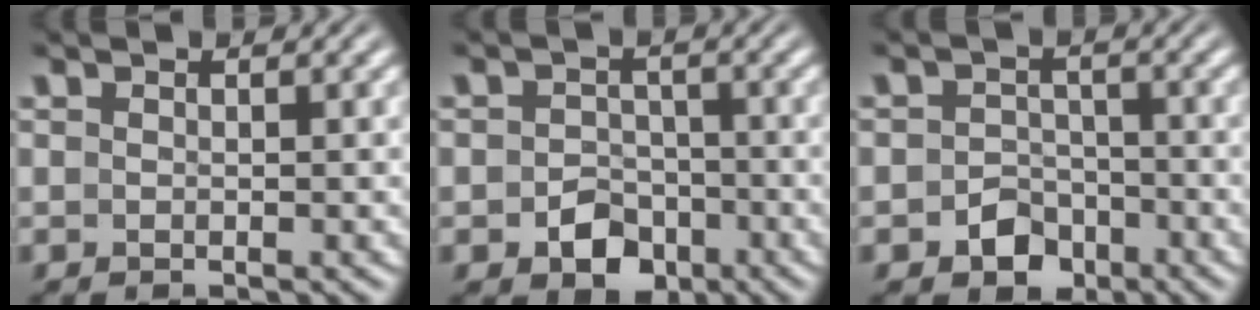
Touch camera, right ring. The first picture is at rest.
{"total": 4.2, "force": [-2.5, 3.2, 1.2], "torque": [0.000, -0.015, -0.036]}
{"total": 4.1, "force": [-2.7, 3.1, 0.7], "torque": [-0.005, -0.016, -0.040]}